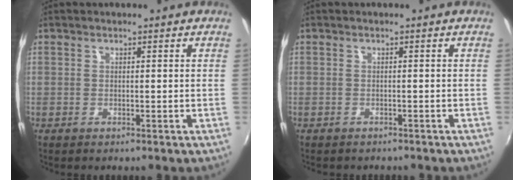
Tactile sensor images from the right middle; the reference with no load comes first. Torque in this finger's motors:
{"motor_torque": [0.09, -0.13, 0.01, 0.03]}